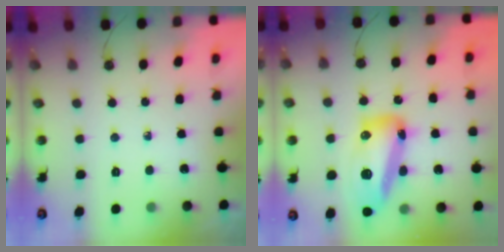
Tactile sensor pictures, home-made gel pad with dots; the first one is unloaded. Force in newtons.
{"total": 16.0, "press": 15.9, "slide": 1.3}